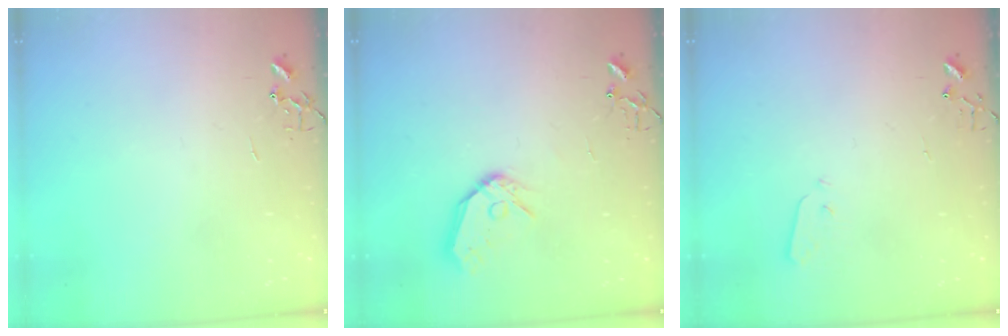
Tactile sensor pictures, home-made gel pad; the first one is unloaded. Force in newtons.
{"total": 11.3, "press": 11.2, "slide": 1.5}
{"total": 2.9, "press": 2.9, "slide": 0.4}